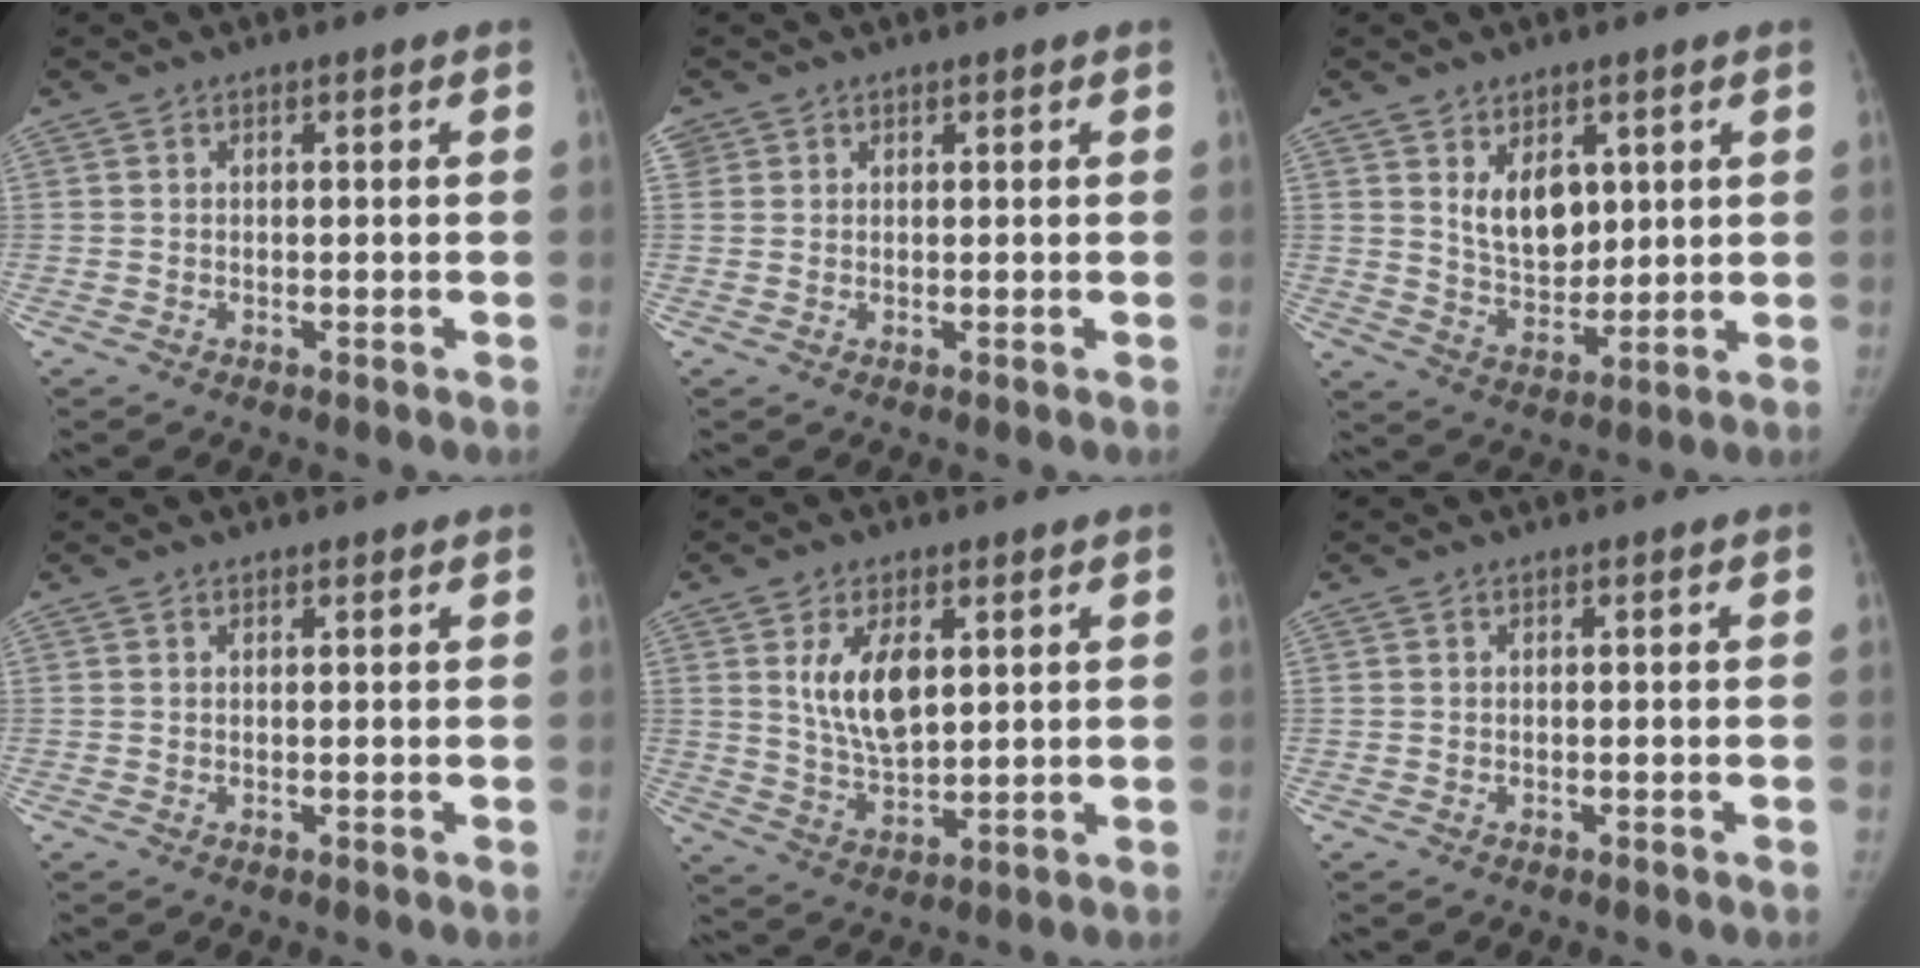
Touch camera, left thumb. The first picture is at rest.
{"total": 1.5, "force": [0.9, 1.2, -0.1], "torque": [0.019, -0.003, 0.009]}
{"total": 8.9, "force": [3.3, 5.7, 5.9], "torque": [-0.067, -0.030, 0.070]}
{"total": 0.9, "force": [0.8, 0.4, 0.2], "torque": [0.000, -0.004, 0.011]}
{"total": 9.6, "force": [3.1, 5.1, 7.6], "torque": [-0.121, -0.020, 0.066]}
{"total": 0.0}